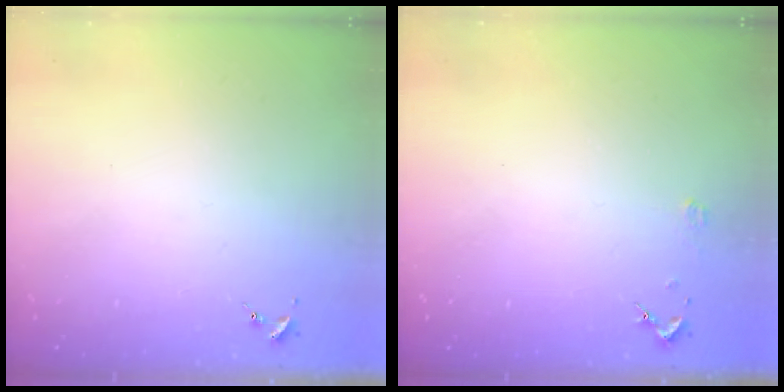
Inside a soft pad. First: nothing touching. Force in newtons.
{"total": 2.0, "press": 2.0, "slide": 0.2}